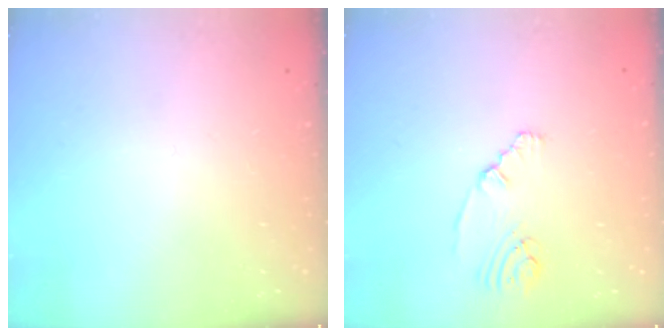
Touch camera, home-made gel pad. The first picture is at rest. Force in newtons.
{"total": 2.2, "press": 2.2, "slide": 0.5}